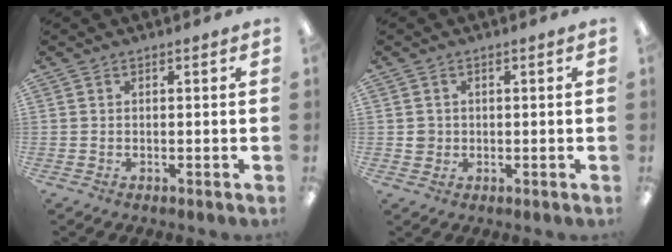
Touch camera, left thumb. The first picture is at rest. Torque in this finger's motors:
{"motor_torque": [0.32, 0.29, 0.39, -0.28, 0.00]}